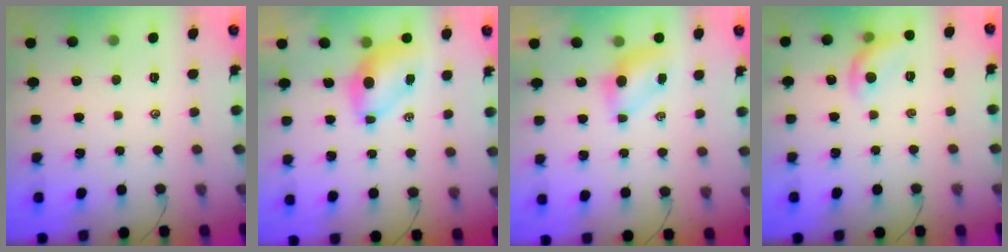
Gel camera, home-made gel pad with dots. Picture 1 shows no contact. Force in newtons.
{"total": 6.7, "press": 6.6, "slide": 1.1}
{"total": 5.2, "press": 5.2, "slide": 0.4}
{"total": 9.1, "press": 9.1, "slide": 0.8}